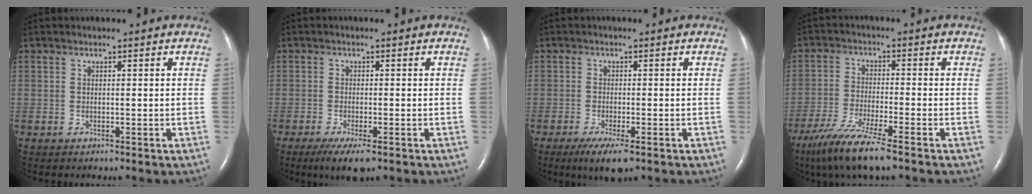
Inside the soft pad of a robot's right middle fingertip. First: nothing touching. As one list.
[{"total": 4.5, "force": [-2.8, 0.9, 3.5], "torque": [-0.065, -0.013, -0.044]}, {"total": 4.9, "force": [-2.9, 0.9, 3.8], "torque": [-0.072, -0.014, -0.047]}, {"total": 10.0, "force": [-7.2, 0.0, 6.9], "torque": [-0.133, -0.033, -0.128]}]